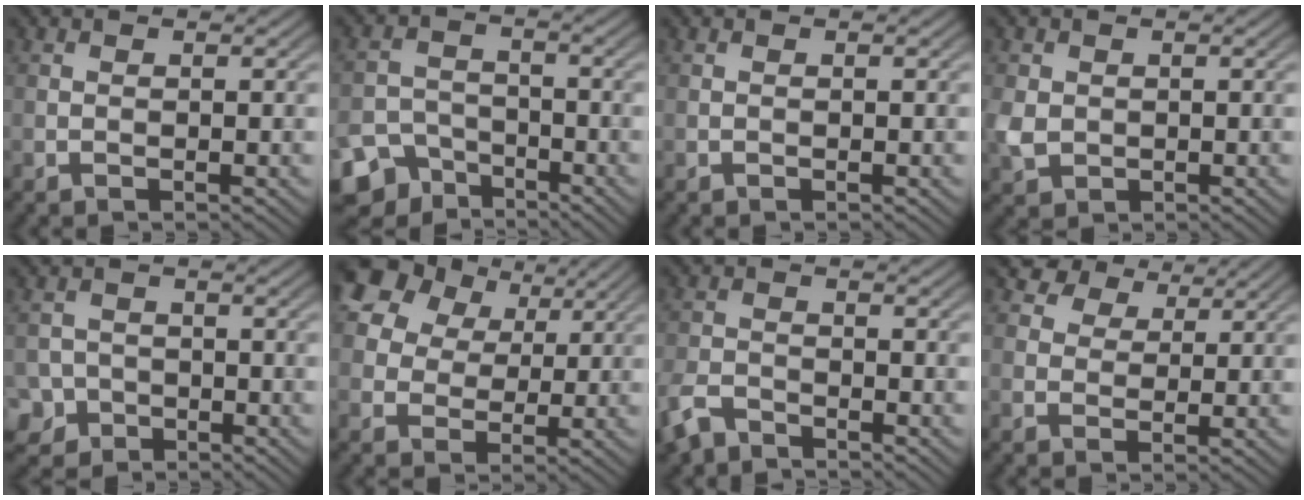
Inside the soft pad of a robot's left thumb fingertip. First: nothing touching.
{"total": 7.9, "force": [-5.8, 4.9, 2.1], "torque": [-0.036, -0.017, -0.098]}
{"total": 0.0}
{"total": 3.0, "force": [0.0, 2.6, 1.5], "torque": [-0.044, -0.003, 0.000]}
{"total": 4.0, "force": [-2.1, 3.3, 0.9], "torque": [-0.014, -0.004, -0.047]}
{"total": 12.4, "force": [6.5, 8.8, 5.8], "torque": [-0.163, 0.045, 0.123]}
{"total": 4.5, "force": [-3.6, 1.9, 2.0], "torque": [-0.043, -0.009, -0.084]}
{"total": 5.9, "force": [4.2, 3.6, 2.3], "torque": [-0.056, -0.007, 0.083]}